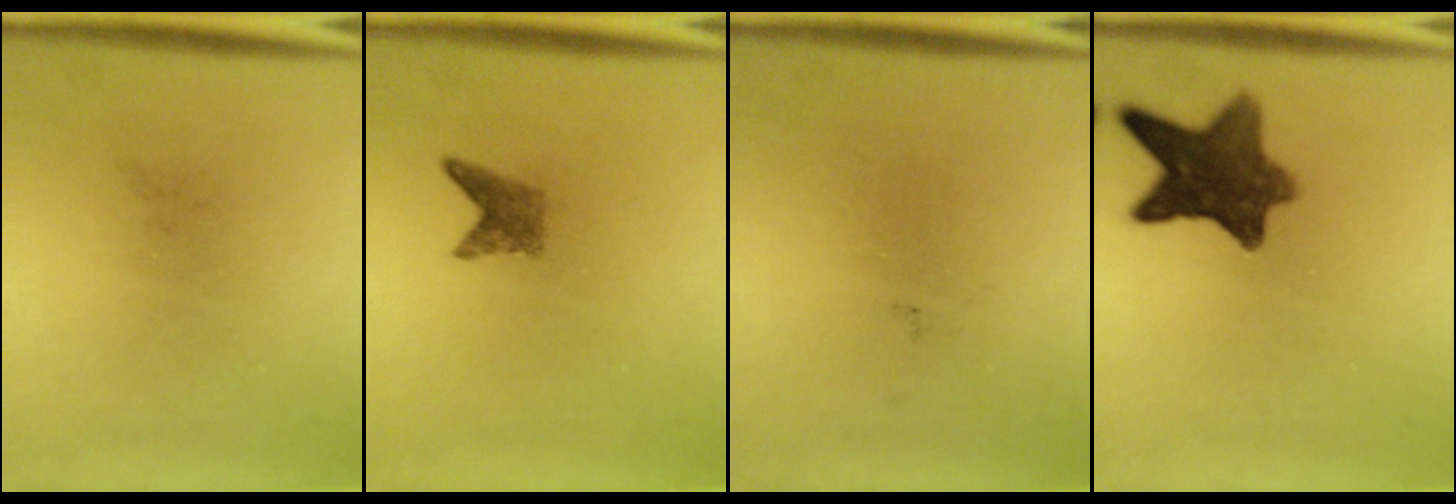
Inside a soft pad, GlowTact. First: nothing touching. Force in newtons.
{"total": 2.0}
{"total": 0.0}
{"total": 9.9}